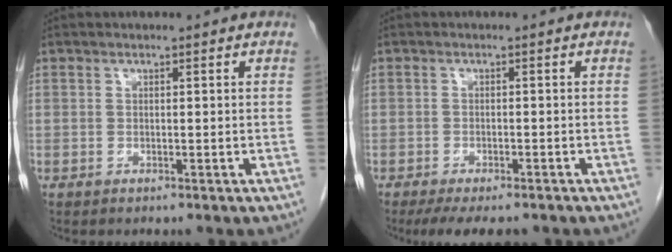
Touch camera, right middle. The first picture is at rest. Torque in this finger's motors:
{"motor_torque": [0.68, -0.65, -0.01, -0.01]}